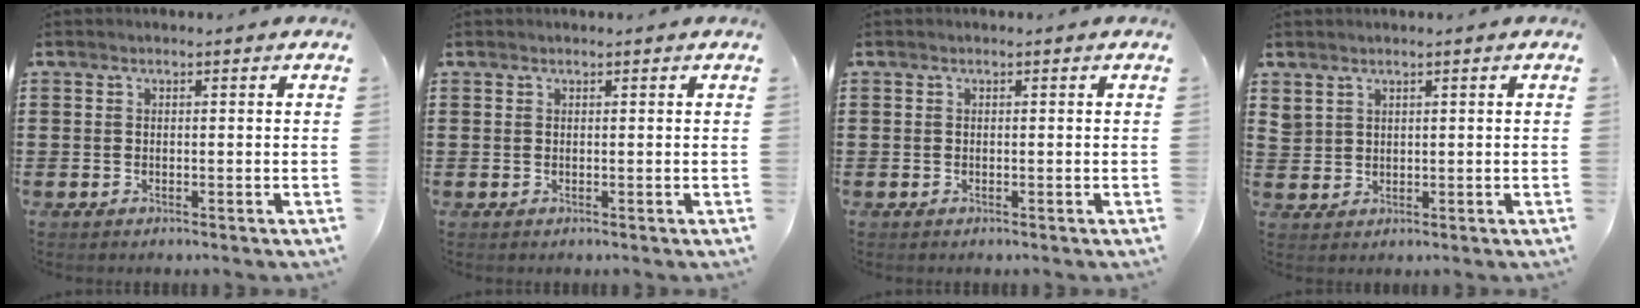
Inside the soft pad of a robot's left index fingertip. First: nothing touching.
{"total": 0.0}
{"total": 0.0}
{"total": 1.6, "force": [1.3, 0.9, 0.2], "torque": [-0.008, 0.002, 0.026]}